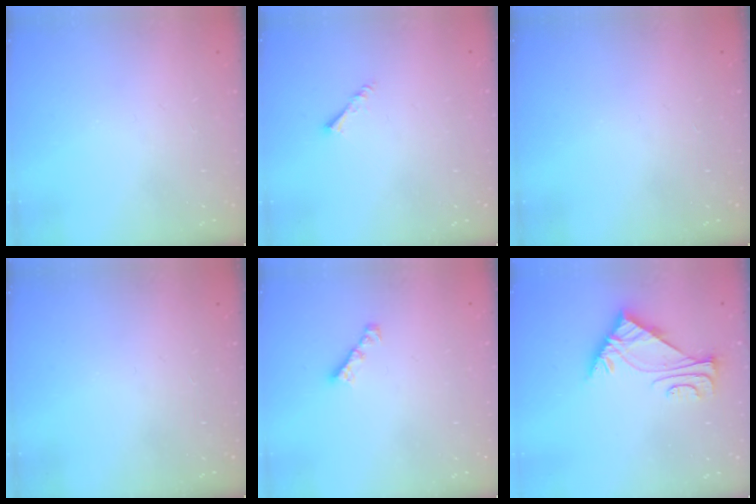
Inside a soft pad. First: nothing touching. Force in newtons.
{"total": 1.6, "press": 1.6, "slide": 0.3}
{"total": 0.0}
{"total": 0.0}
{"total": 1.7, "press": 1.6, "slide": 0.5}
{"total": 6.0, "press": 5.9, "slide": 0.8}